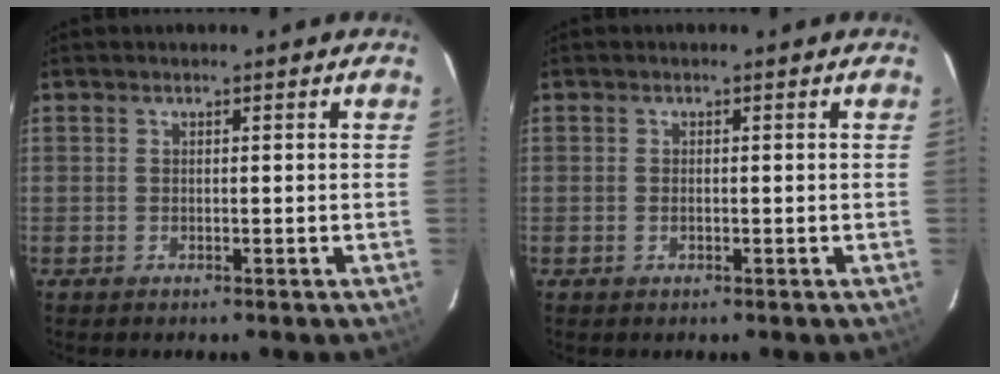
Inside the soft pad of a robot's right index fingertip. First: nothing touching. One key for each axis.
{"total": 0.8, "fx": -0.3, "fy": 0.4, "fz": 0.6, "tx": -0.013, "ty": -0.001, "tz": -0.005}